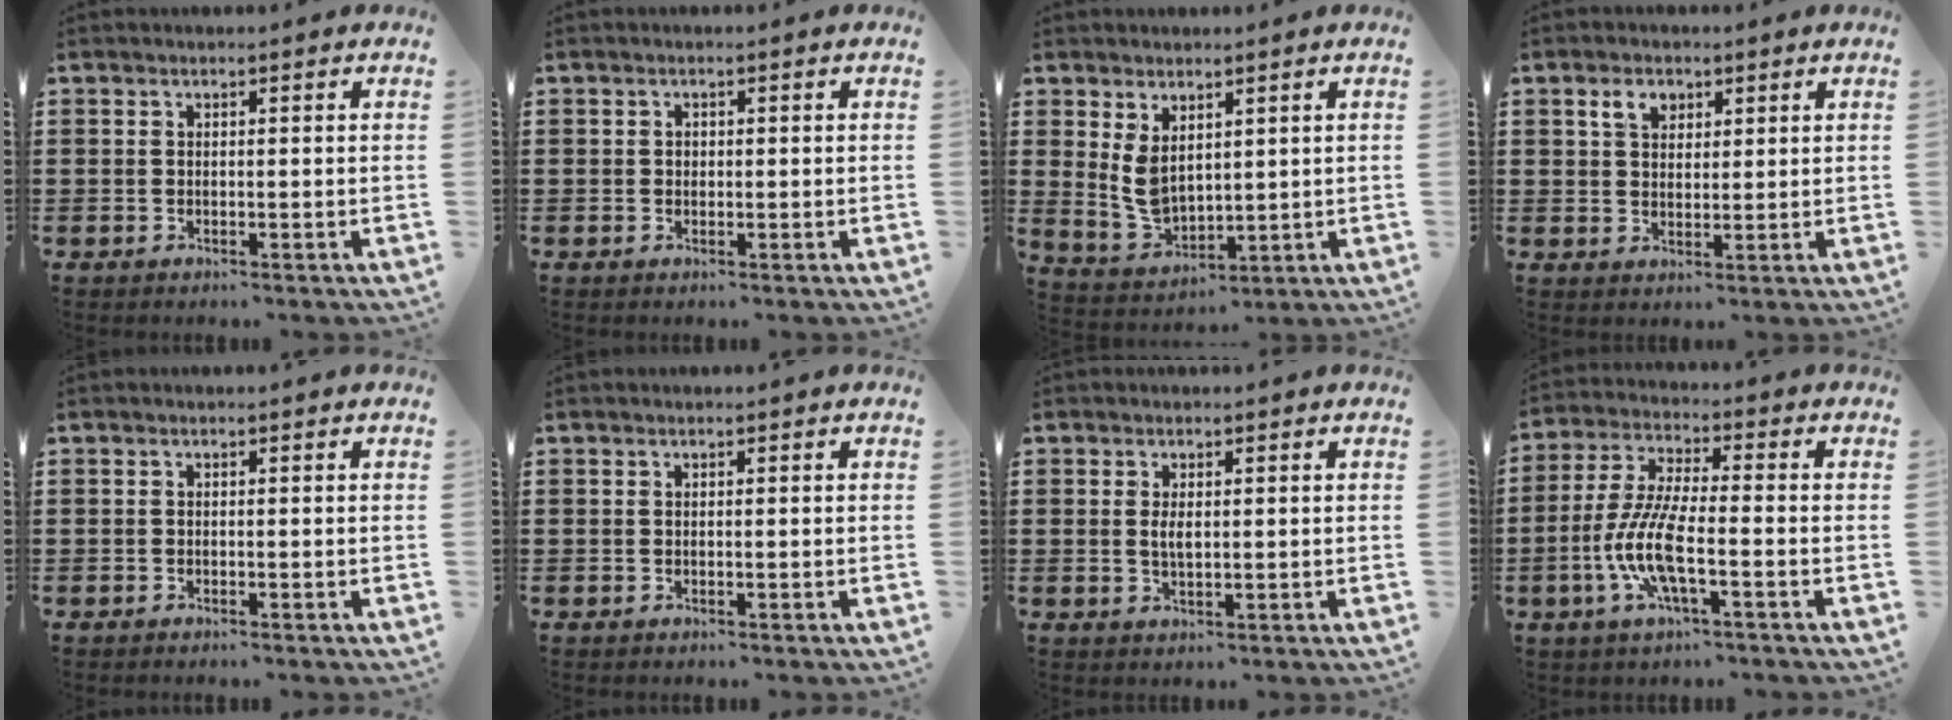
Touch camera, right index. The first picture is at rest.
{"total": 0.6, "force": [0.1, 0.6, 0.3], "torque": [-0.007, 0.003, 0.002]}
{"total": 5.5, "force": [2.7, 3.1, 3.7], "torque": [-0.094, -0.010, 0.051]}
{"total": 3.4, "force": [1.9, 2.2, 1.8], "torque": [-0.035, 0.006, 0.032]}
{"total": 0.0}
{"total": 0.0}
{"total": 2.2, "force": [0.3, 0.9, 2.0], "torque": [-0.040, 0.003, 0.005]}
{"total": 9.0, "force": [-2.9, 2.2, 8.3], "torque": [-0.192, -0.018, -0.060]}